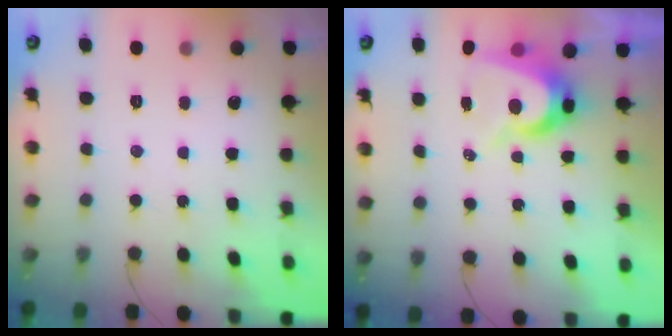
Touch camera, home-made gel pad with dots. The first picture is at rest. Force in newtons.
{"total": 7.4, "press": 7.4, "slide": 0.4}